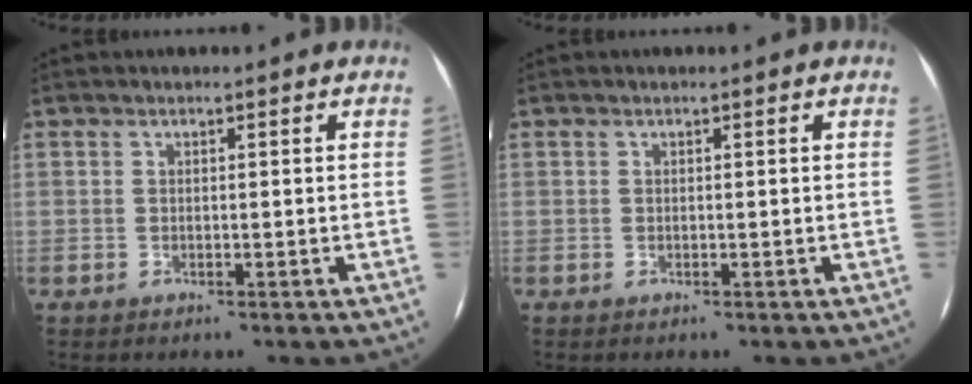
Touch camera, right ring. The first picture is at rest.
{"total": 0.0}